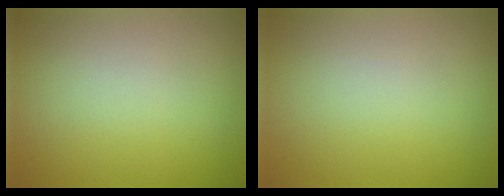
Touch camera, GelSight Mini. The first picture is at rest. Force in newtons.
{"total": 0.0}